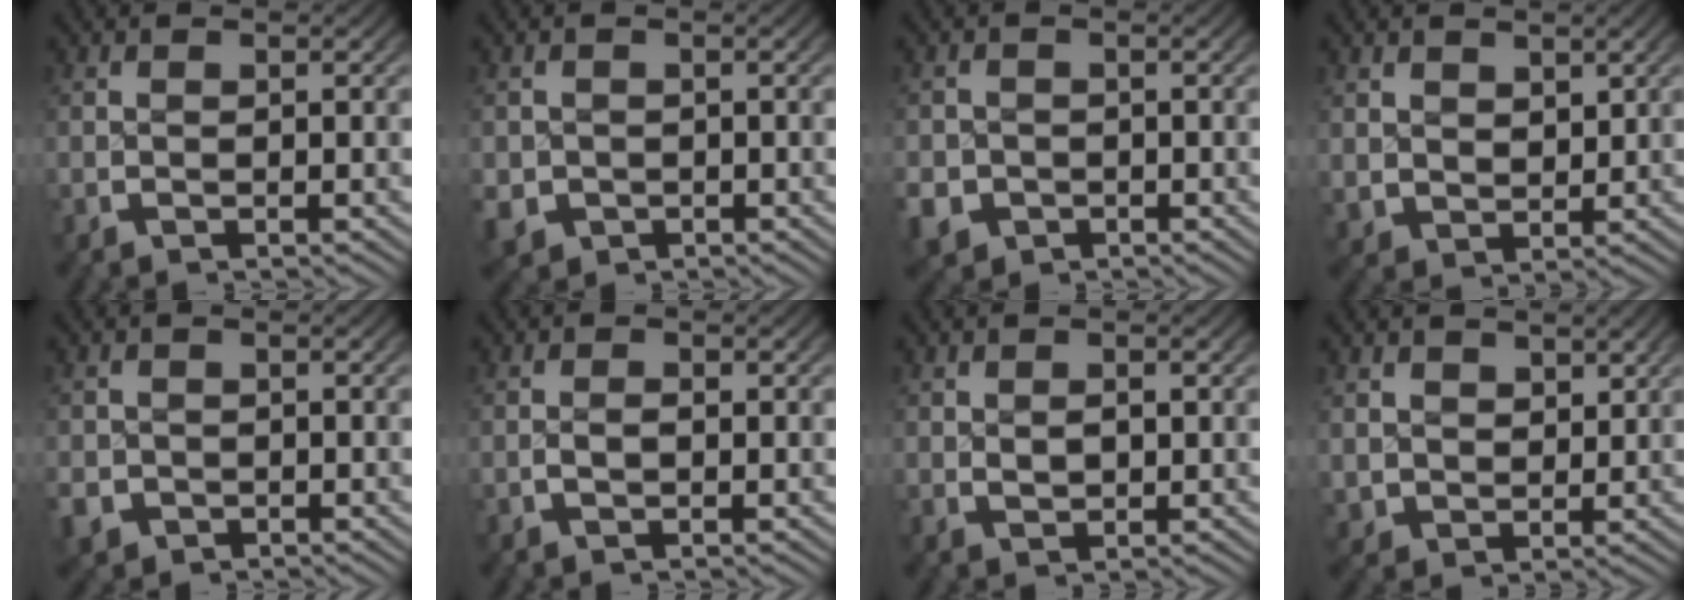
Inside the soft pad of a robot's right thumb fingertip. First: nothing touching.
{"total": 4.1, "force": [-1.8, 3.4, 1.4], "torque": [-0.039, -0.028, -0.017]}
{"total": 4.7, "force": [-2.3, 3.8, 1.4], "torque": [-0.038, -0.026, -0.031]}
{"total": 2.3, "force": [1.6, 1.5, 0.7], "torque": [-0.009, -0.009, 0.043]}
{"total": 3.0, "force": [-1.7, 2.4, 0.6], "torque": [-0.024, -0.018, -0.023]}
{"total": 1.0, "force": [-0.3, 0.5, 0.8], "torque": [-0.022, -0.003, -0.004]}
{"total": 1.4, "force": [0.3, 0.9, 1.0], "torque": [-0.023, -0.008, 0.014]}
{"total": 2.9, "force": [2.0, 1.9, 1.0], "torque": [-0.014, -0.009, 0.047]}